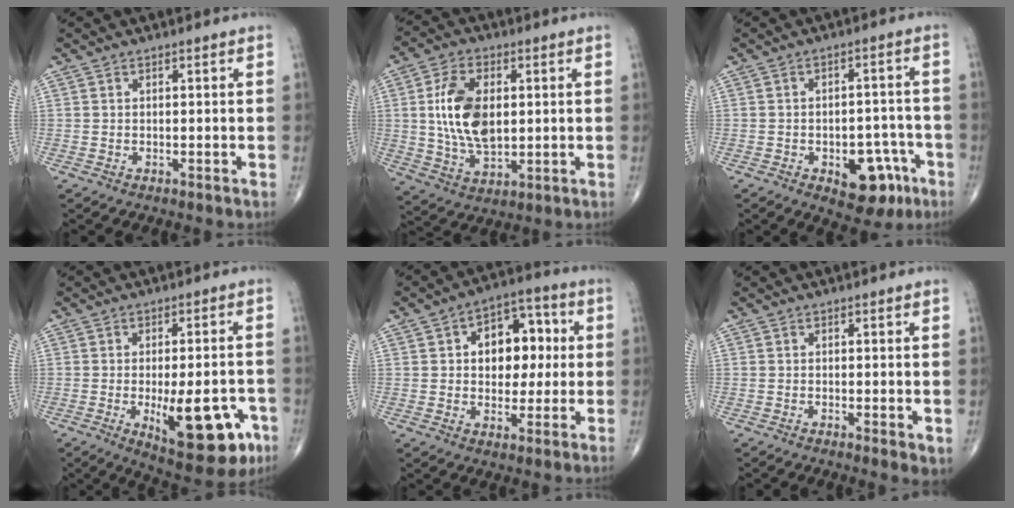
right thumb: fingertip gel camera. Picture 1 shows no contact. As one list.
[{"total": 13.1, "force": [1.6, 7.6, 10.6], "torque": [-0.191, -0.006, 0.034]}, {"total": 10.1, "force": [-4.6, 5.8, 6.9], "torque": [-0.054, 0.036, -0.052]}, {"total": 15.8, "force": [-5.0, 6.3, 13.6], "torque": [-0.162, 0.005, -0.053]}, {"total": 12.8, "force": [2.0, 8.5, 9.3], "torque": [-0.085, 0.019, 0.026]}, {"total": 2.4, "force": [-0.3, 0.6, 2.3], "torque": [-0.035, -0.009, -0.007]}]